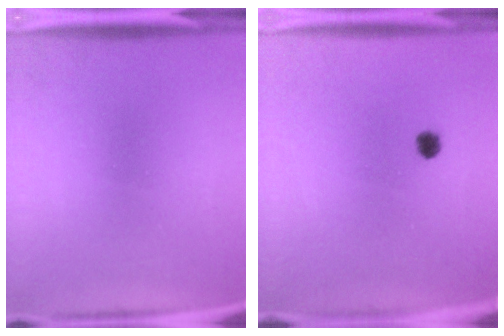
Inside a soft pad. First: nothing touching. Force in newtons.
{"total": 1.7}